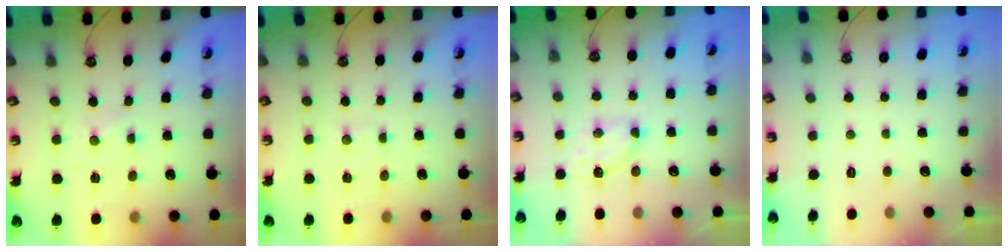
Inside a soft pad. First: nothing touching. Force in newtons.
{"total": 2.4, "press": 2.4, "slide": 0.5}
{"total": 5.1, "press": 5.1, "slide": 0.6}
{"total": 0.0}